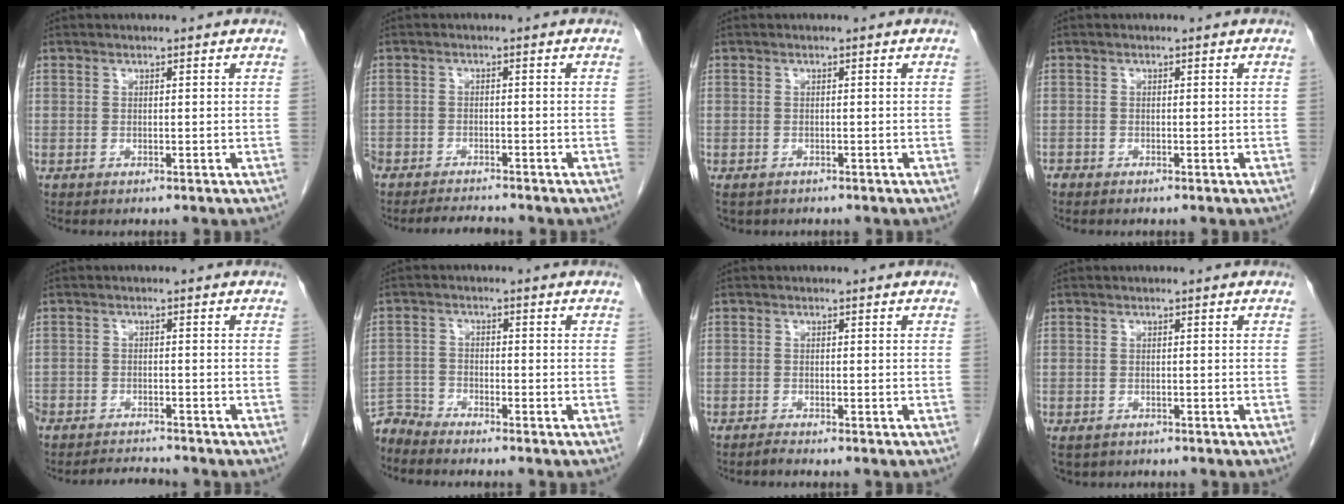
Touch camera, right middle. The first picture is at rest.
{"total": 4.9, "force": [-4.7, 0.9, 1.0], "torque": [-0.017, -0.010, -0.079]}
{"total": 2.1, "force": [-1.5, 1.3, 0.6], "torque": [-0.015, -0.002, -0.021]}
{"total": 0.7, "force": [-0.7, 0.3, 0.1], "torque": [-0.006, 0.000, -0.016]}
{"total": 5.0, "force": [-5.0, 0.7, 0.5], "torque": [-0.010, -0.006, -0.083]}
{"total": 3.8, "force": [-3.7, -0.5, -0.7], "torque": [0.019, -0.012, -0.073]}
{"total": 0.8, "force": [-0.8, -0.2, 0.1], "torque": [-0.004, -0.003, -0.015]}
{"total": 3.5, "force": [-2.6, 2.1, 1.0], "torque": [-0.018, -0.003, -0.038]}